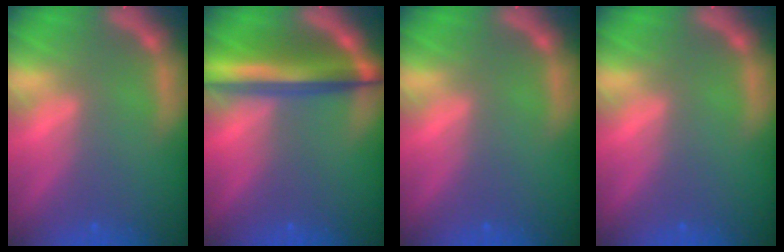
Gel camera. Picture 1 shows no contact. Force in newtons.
{"total": 7.6}
{"total": 0.0}
{"total": 0.0}